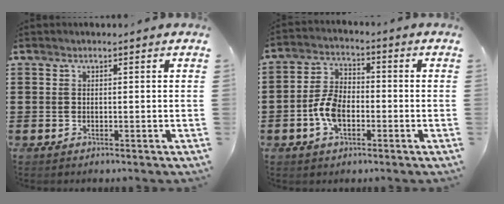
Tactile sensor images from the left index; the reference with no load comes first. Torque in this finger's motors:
{"motor_torque": [0.43, 0.38, 0.44, 0.15]}